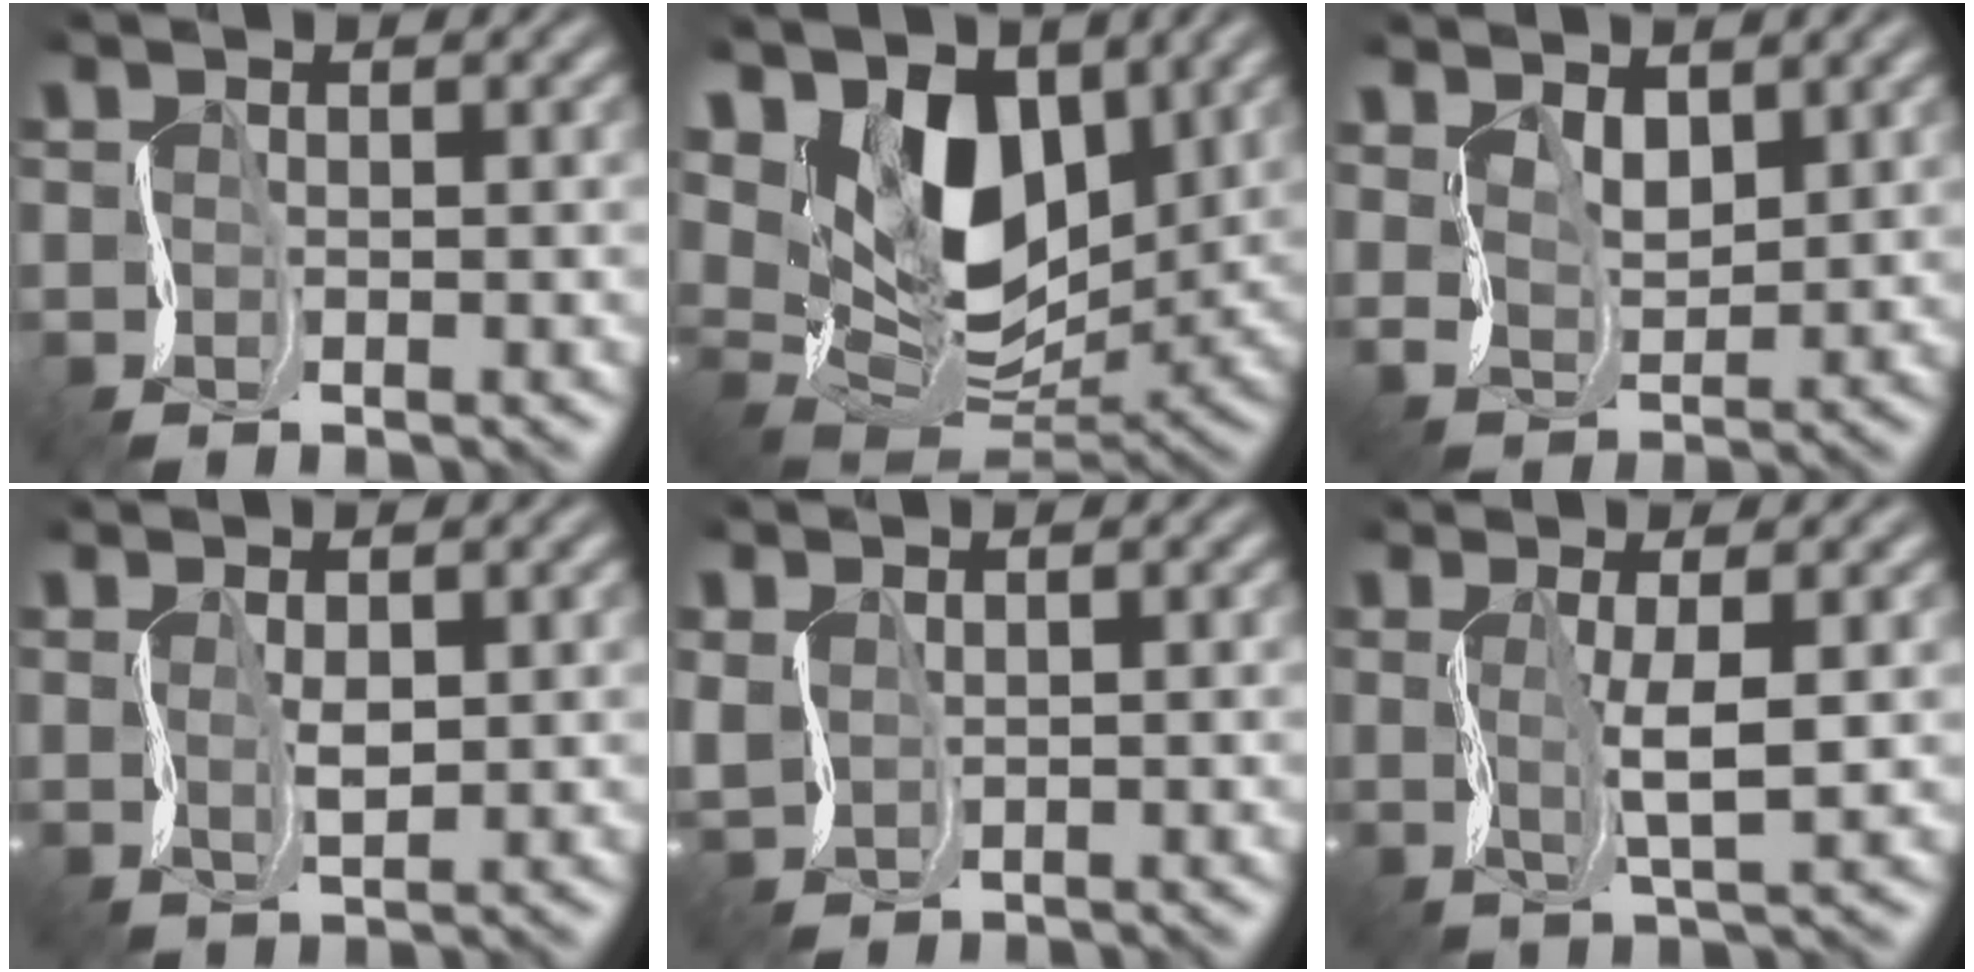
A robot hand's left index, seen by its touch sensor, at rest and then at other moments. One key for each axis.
{"total": 11.0, "fx": 5.1, "fy": 6.5, "fz": 7.2, "tx": -0.134, "ty": -0.002, "tz": 0.087}
{"total": 3.4, "fx": 2.6, "fy": 1.6, "fz": 1.5, "tx": -0.039, "ty": -0.002, "tz": 0.058}
{"total": 1.7, "fx": 1.5, "fy": 0.3, "fz": 0.8, "tx": -0.019, "ty": 0.004, "tz": 0.033}
{"total": 1.4, "fx": 1.3, "fy": 0.6, "fz": 0.0, "tx": -0.011, "ty": 0.004, "tz": 0.032}
{"total": 2.9, "fx": 1.2, "fy": 0.4, "fz": 2.6, "tx": -0.052, "ty": 0.006, "tz": 0.024}